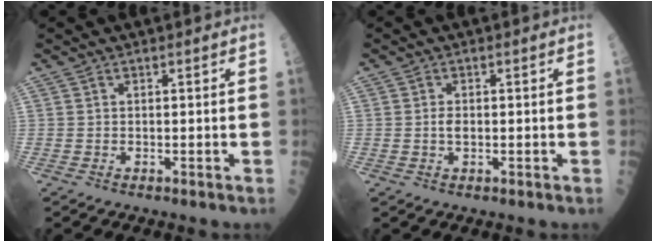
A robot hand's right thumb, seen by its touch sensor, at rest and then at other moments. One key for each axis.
{"total": 1.6, "fx": -0.1, "fy": 0.9, "fz": 1.3, "tx": -0.017, "ty": 0.001, "tz": -0.001}